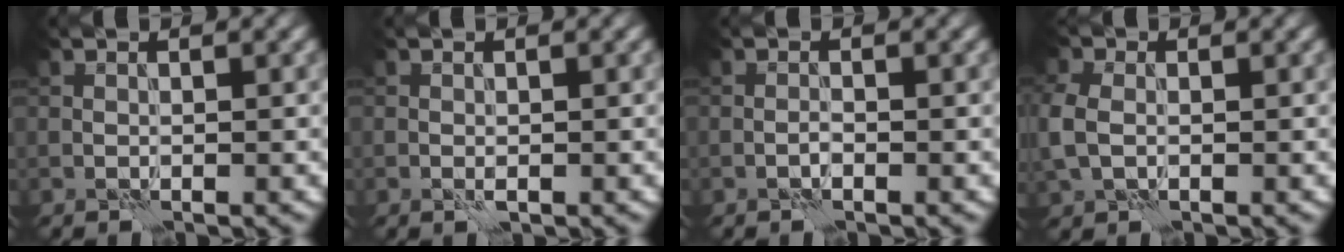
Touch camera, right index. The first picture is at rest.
{"total": 0.6, "force": [-0.3, 0.2, 0.5], "torque": [-0.009, -0.002, -0.005]}
{"total": 0.5, "force": [-0.4, 0.1, 0.3], "torque": [-0.007, 0.005, -0.009]}
{"total": 3.2, "force": [-0.1, 2.6, 2.0], "torque": [-0.060, 0.005, -0.007]}